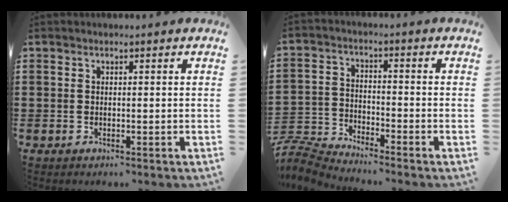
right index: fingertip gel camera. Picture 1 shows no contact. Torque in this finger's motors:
{"motor_torque": [-1.24, 0.90, -1.05, -0.21]}